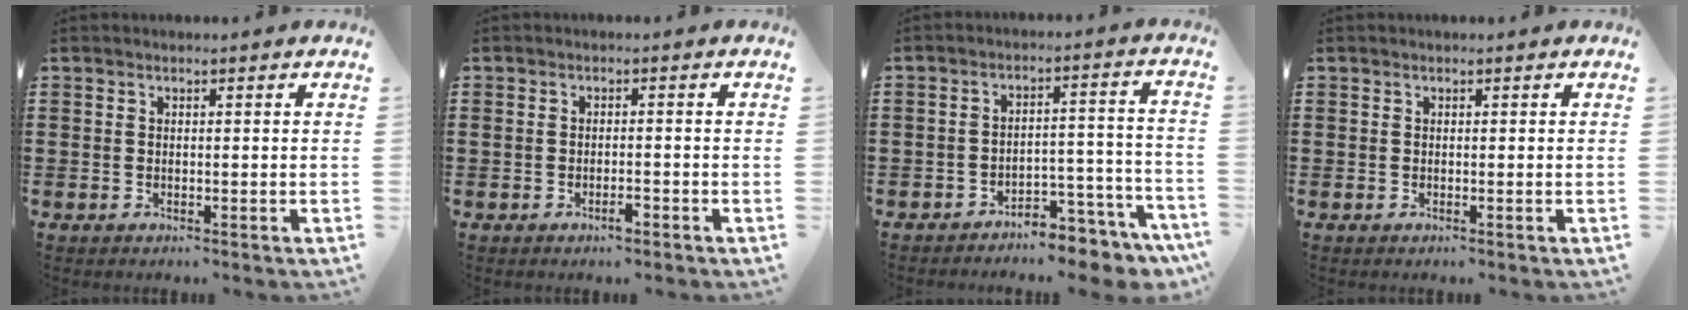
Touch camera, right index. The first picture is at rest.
{"total": 1.9, "force": [-1.1, 0.5, 1.5], "torque": [-0.028, -0.001, -0.020]}
{"total": 5.0, "force": [-4.7, 0.8, 1.5], "torque": [-0.027, 0.005, -0.093]}
{"total": 0.0}